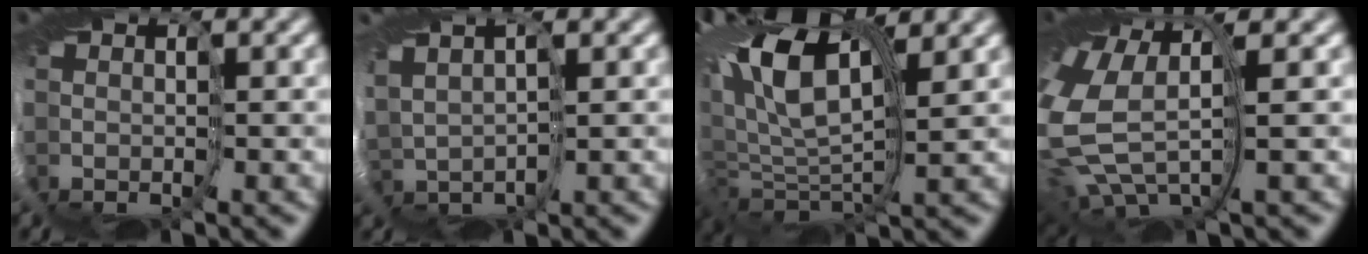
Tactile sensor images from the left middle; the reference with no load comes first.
{"total": 2.5, "force": [1.5, 1.3, 1.6], "torque": [-0.054, 0.016, 0.024]}
{"total": 11.0, "force": [3.9, 4.7, 9.2], "torque": [-0.196, 0.013, 0.057]}
{"total": 10.5, "force": [-0.1, 5.8, 8.7], "torque": [-0.218, -0.037, 0.008]}